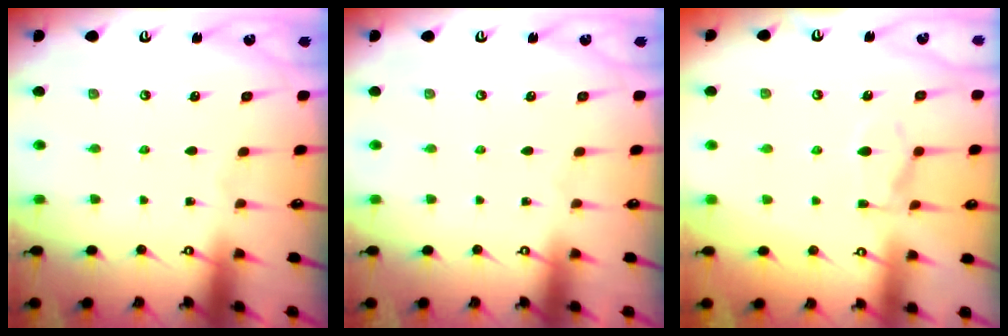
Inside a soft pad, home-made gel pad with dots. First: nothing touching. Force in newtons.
{"total": 0.0}
{"total": 8.5, "press": 8.4, "slide": 1.1}